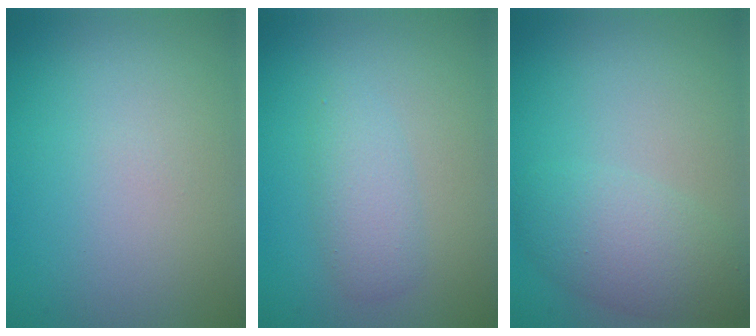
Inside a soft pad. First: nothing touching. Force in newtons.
{"total": 2.3, "press": 2.3, "slide": 0.1}
{"total": 3.9, "press": 3.9, "slide": 0.2}